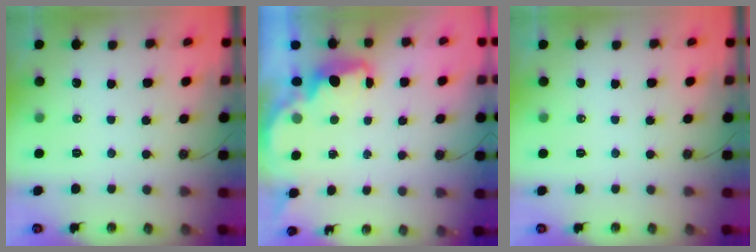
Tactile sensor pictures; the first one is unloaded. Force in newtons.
{"total": 2.1, "press": 2.0, "slide": 0.7}
{"total": 0.0}